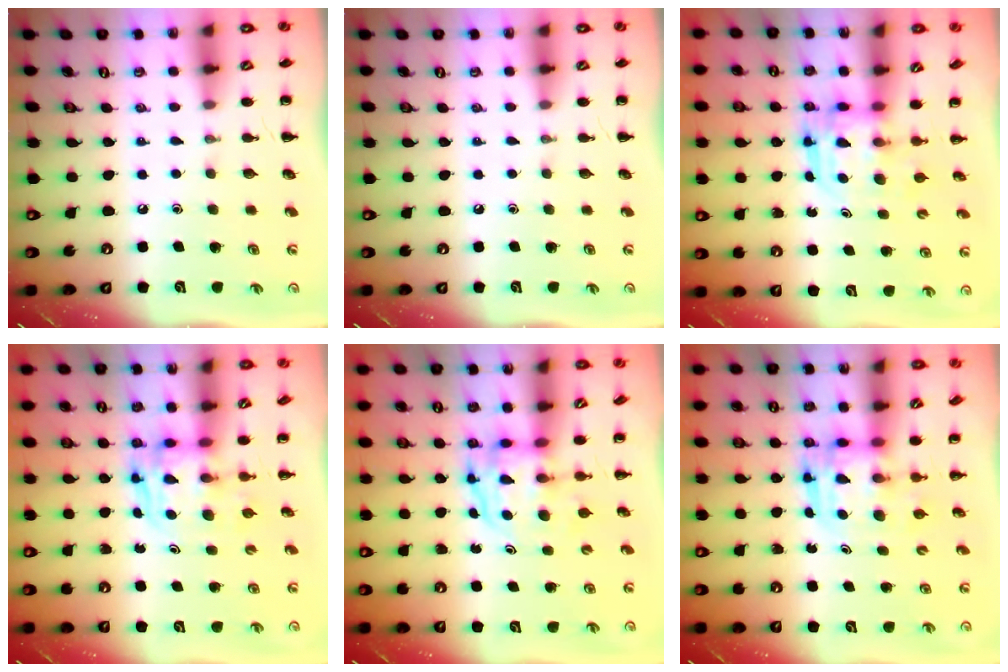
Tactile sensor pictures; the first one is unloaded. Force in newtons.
{"total": 0.0}
{"total": 3.3, "press": 3.3, "slide": 0.2}
{"total": 2.7, "press": 2.7, "slide": 0.2}
{"total": 3.9, "press": 3.9, "slide": 0.7}
{"total": 3.4, "press": 3.4, "slide": 0.3}